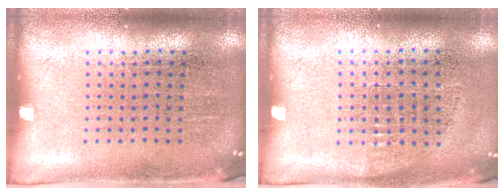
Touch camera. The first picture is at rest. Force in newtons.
{"total": 0.7, "press": 0.7, "slide": 0.4}